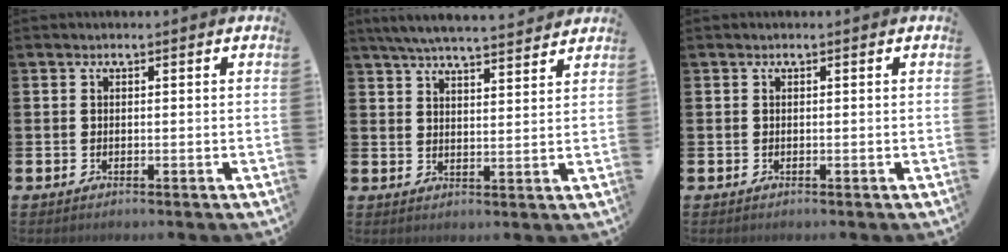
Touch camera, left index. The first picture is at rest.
{"total": 6.0, "force": [5.8, 0.2, 1.5], "torque": [-0.040, -0.029, 0.103]}
{"total": 0.0}